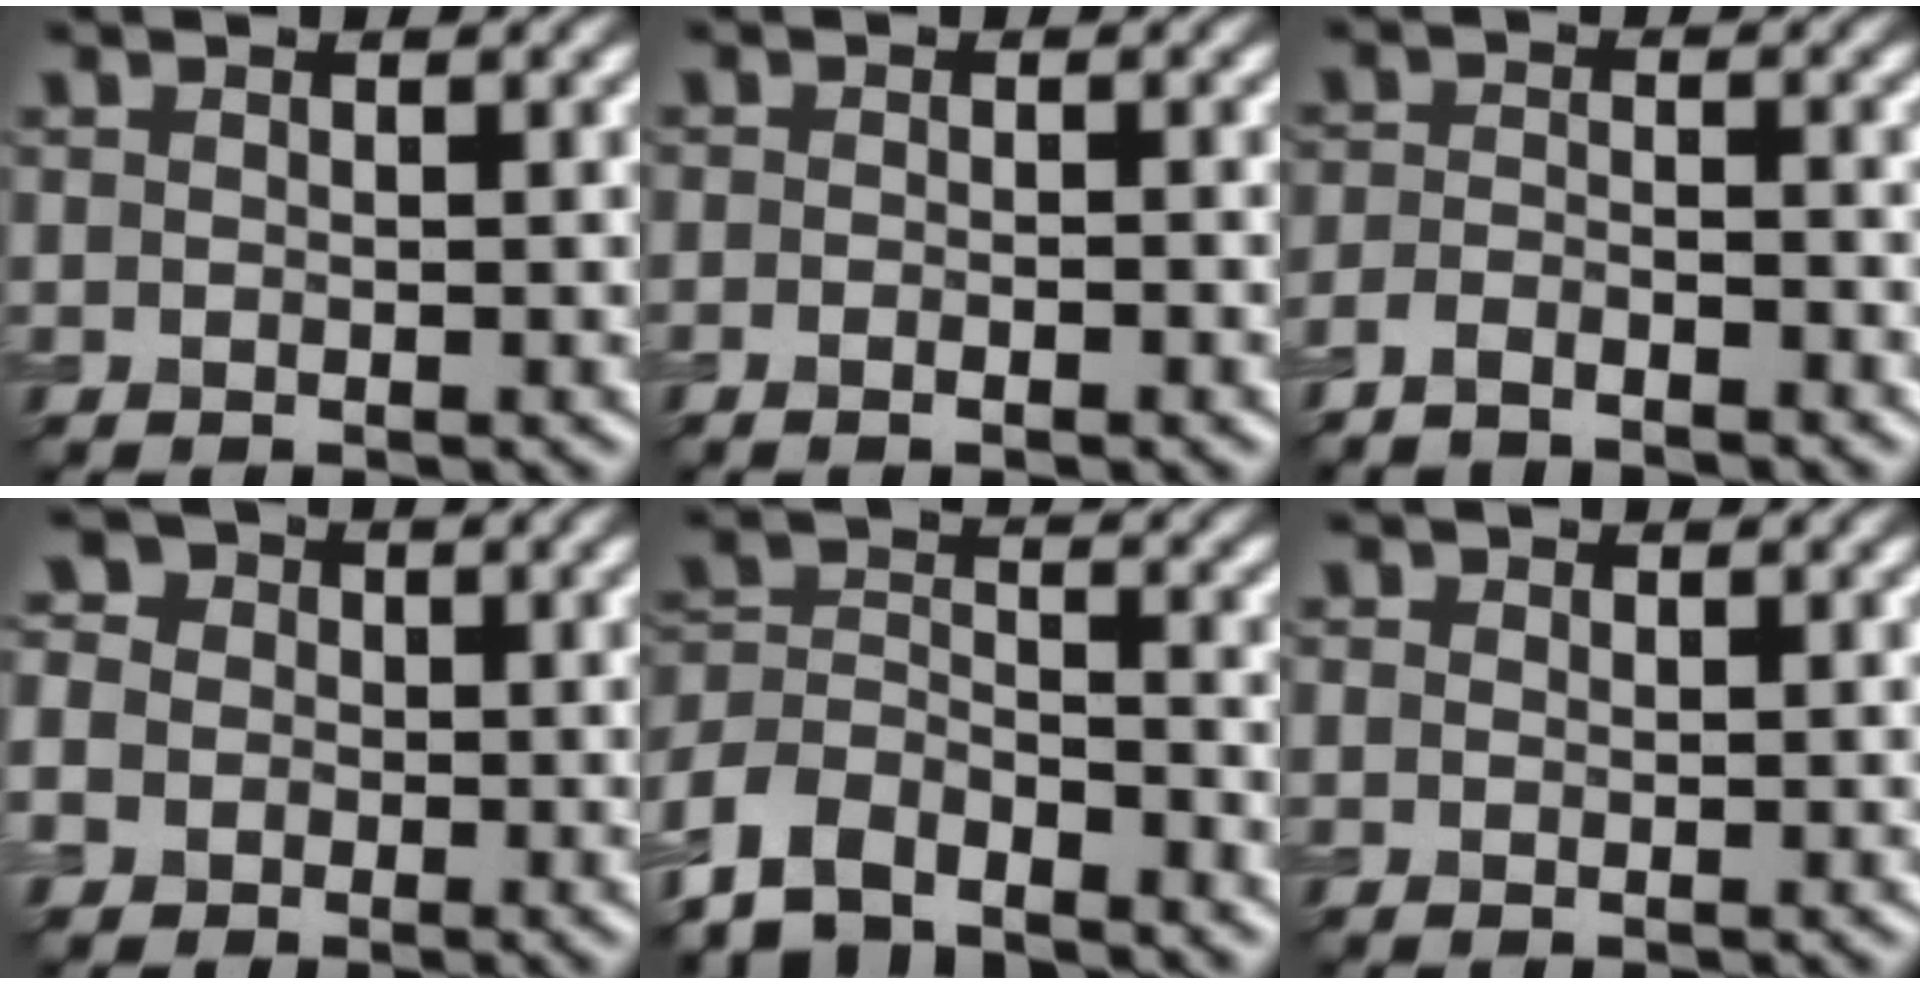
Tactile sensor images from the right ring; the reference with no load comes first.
{"total": 1.9, "force": [-0.6, 0.8, 1.6], "torque": [-0.008, 0.002, -0.014]}
{"total": 2.5, "force": [-2.1, 0.6, 1.2], "torque": [-0.022, 0.000, -0.045]}
{"total": 7.2, "force": [-0.6, 6.7, 2.7], "torque": [-0.066, 0.019, -0.049]}
{"total": 6.1, "force": [-5.1, 2.6, 2.0], "torque": [-0.040, -0.003, -0.106]}
{"total": 0.7, "force": [0.2, 0.6, 0.3], "torque": [-0.007, -0.001, 0.001]}